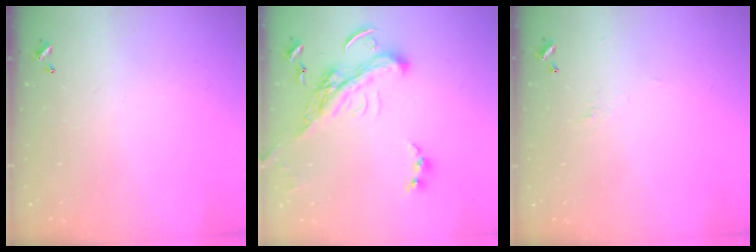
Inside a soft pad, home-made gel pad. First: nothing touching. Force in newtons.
{"total": 6.7, "press": 6.5, "slide": 1.6}
{"total": 1.6, "press": 1.5, "slide": 0.5}